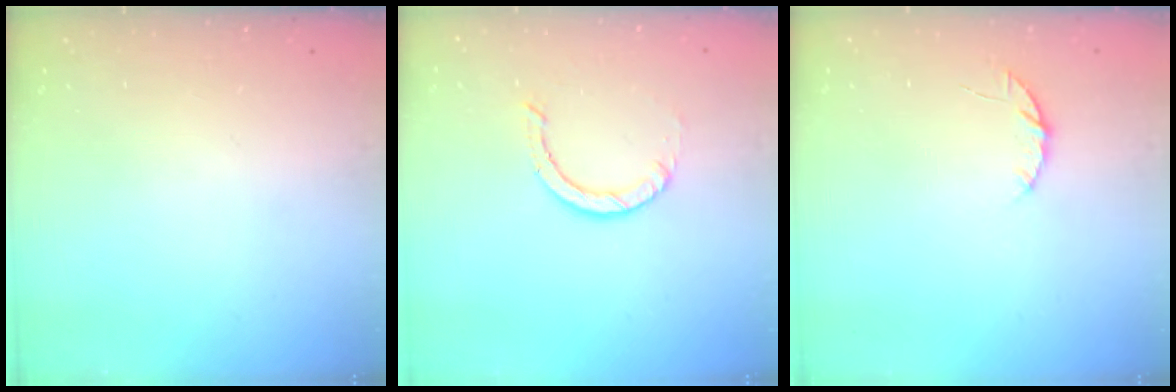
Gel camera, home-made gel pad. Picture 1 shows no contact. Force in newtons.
{"total": 3.6, "press": 3.5, "slide": 0.3}
{"total": 3.8, "press": 3.8, "slide": 0.5}